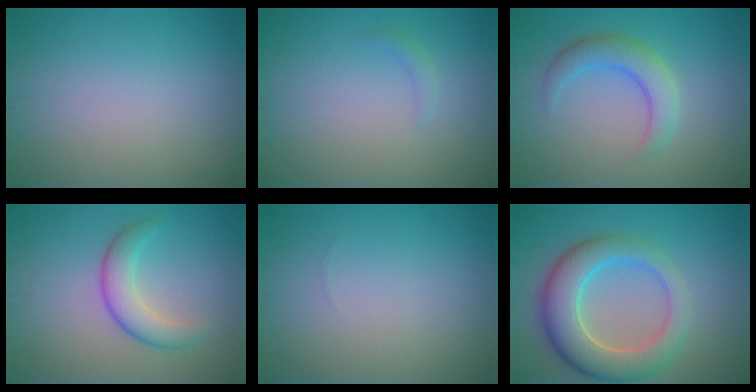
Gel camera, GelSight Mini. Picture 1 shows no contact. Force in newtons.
{"total": 0.9, "press": 0.9, "slide": 0.1}
{"total": 3.6, "press": 3.6, "slide": 0.1}
{"total": 3.4, "press": 3.4, "slide": 0.0}
{"total": 0.0}
{"total": 7.7, "press": 7.7, "slide": 0.5}